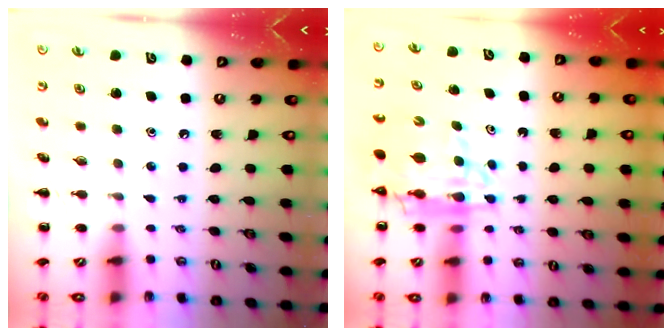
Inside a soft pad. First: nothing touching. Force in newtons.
{"total": 8.5, "press": 8.0, "slide": 2.9}